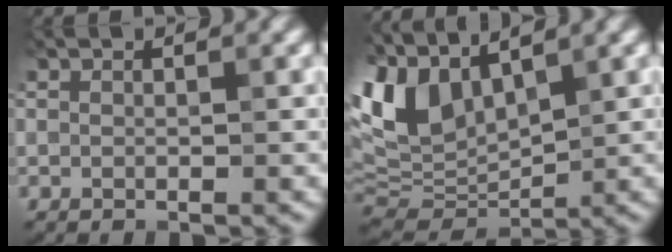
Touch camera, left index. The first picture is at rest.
{"total": 8.8, "force": [4.1, 4.8, 6.1], "torque": [-0.150, 0.006, 0.077]}